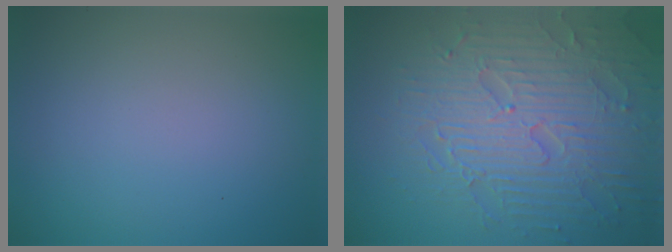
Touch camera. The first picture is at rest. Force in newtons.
{"total": 8.2, "press": 6.1, "slide": 5.5}